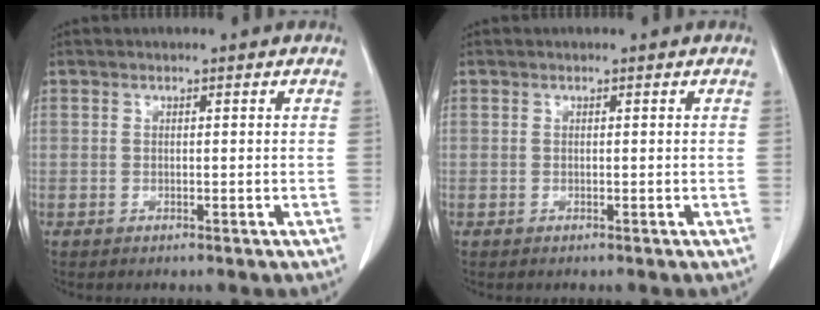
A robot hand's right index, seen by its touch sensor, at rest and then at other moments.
{"total": 0.0}